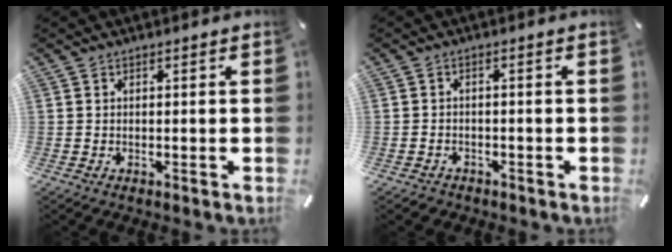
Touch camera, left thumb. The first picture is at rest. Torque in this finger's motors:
{"motor_torque": [-0.02, -0.09, -0.21, 0.29, -0.02]}